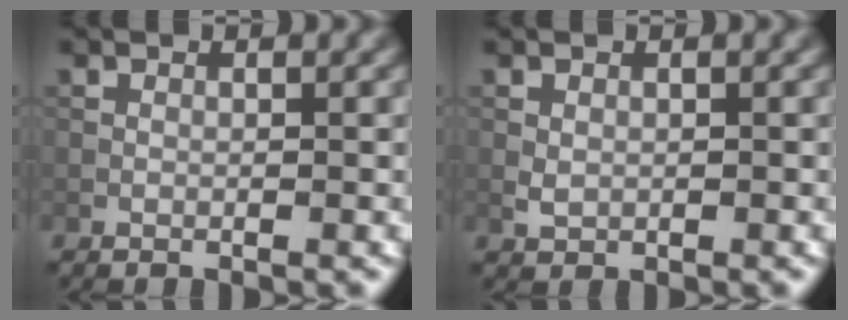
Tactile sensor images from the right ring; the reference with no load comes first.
{"total": 0.9, "force": [0.1, 0.8, 0.5], "torque": [-0.012, -0.001, 0.003]}